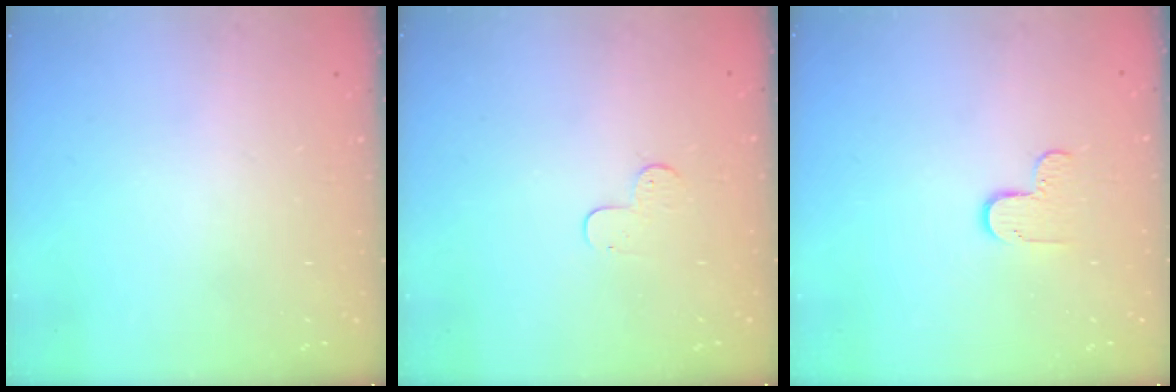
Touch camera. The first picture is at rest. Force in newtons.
{"total": 4.4, "press": 4.4, "slide": 0.5}
{"total": 4.7, "press": 4.7, "slide": 0.5}